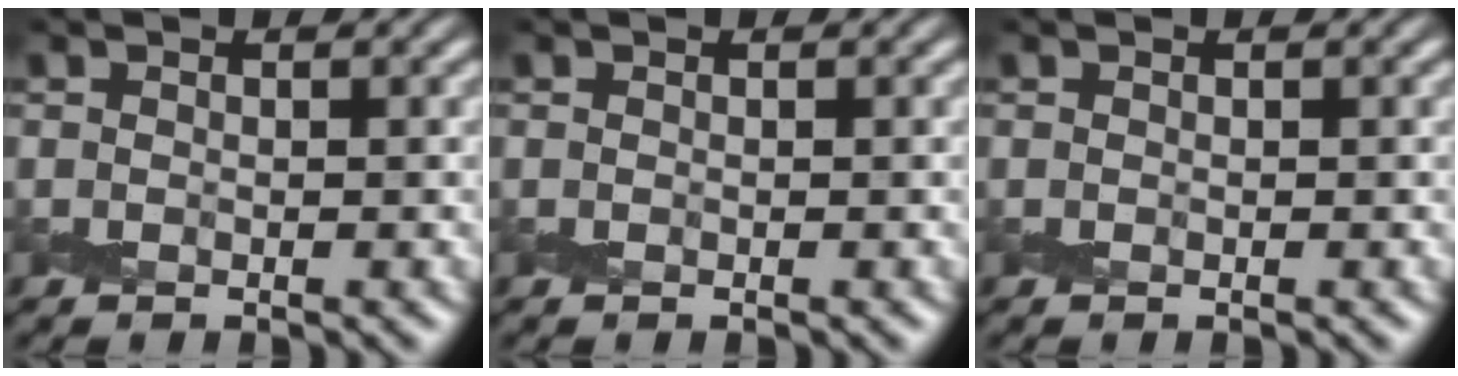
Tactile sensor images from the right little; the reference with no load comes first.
{"total": 0.0}
{"total": 0.0}